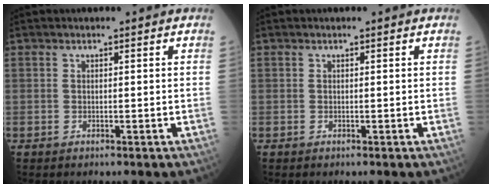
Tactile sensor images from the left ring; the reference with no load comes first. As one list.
[{"total": 0.0}]